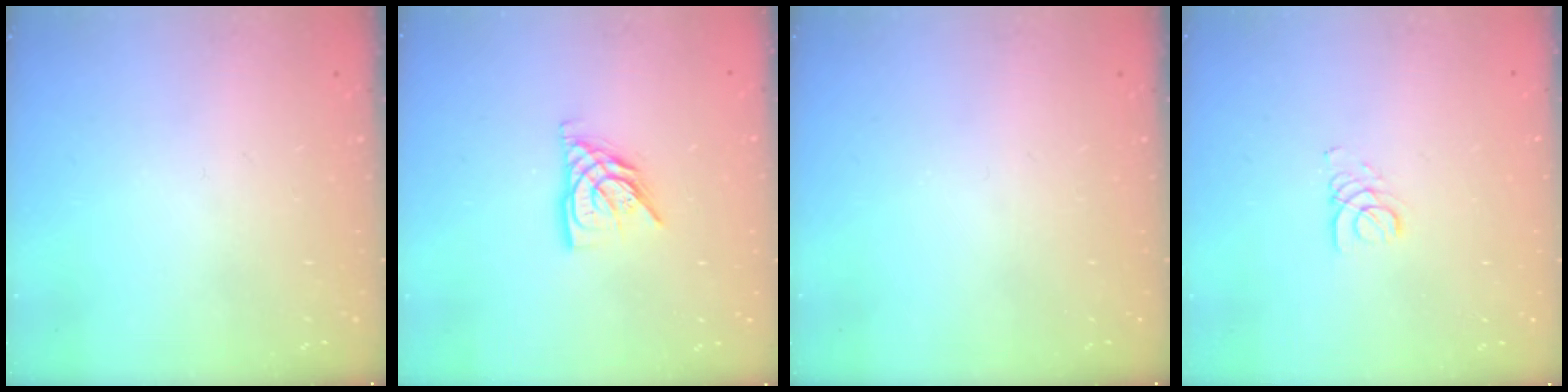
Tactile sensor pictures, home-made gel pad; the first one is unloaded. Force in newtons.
{"total": 8.9, "press": 8.8, "slide": 1.3}
{"total": 0.0}
{"total": 2.1, "press": 2.1, "slide": 0.2}